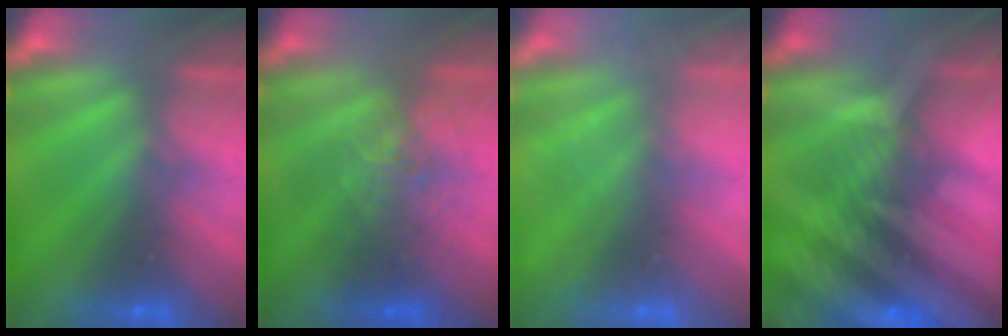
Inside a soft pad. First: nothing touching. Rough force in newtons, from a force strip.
{"total": 2.5}
{"total": 2.4}
{"total": 11.8}